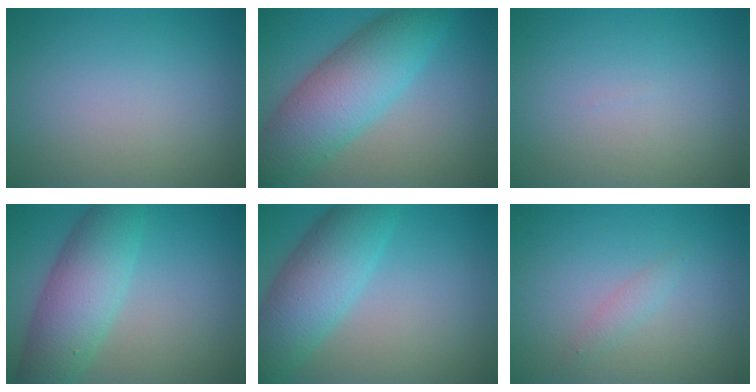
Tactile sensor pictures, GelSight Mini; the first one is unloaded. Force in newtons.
{"total": 8.5, "press": 8.5, "slide": 0.2}
{"total": 0.0}
{"total": 7.1, "press": 7.1, "slide": 0.2}
{"total": 6.9, "press": 6.9, "slide": 0.2}
{"total": 1.0, "press": 1.0, "slide": 0.0}